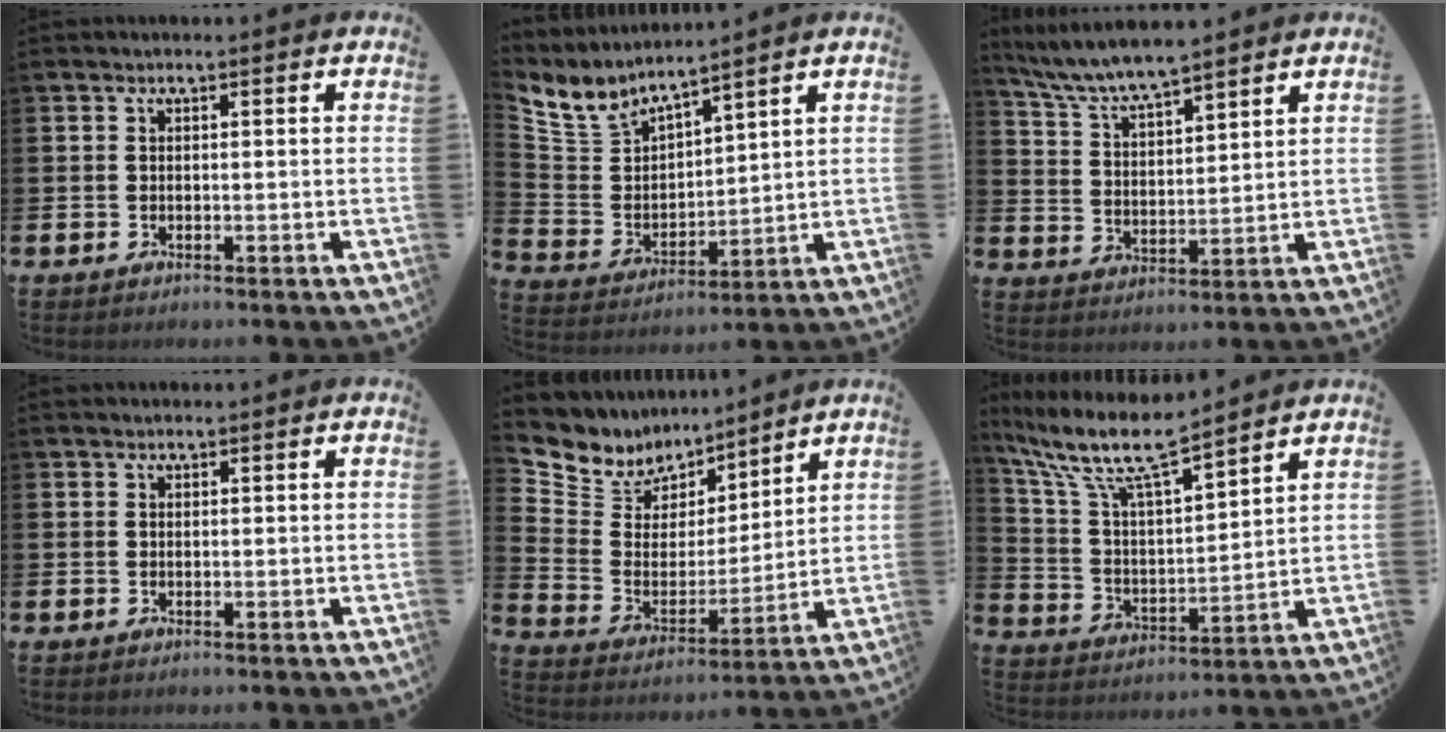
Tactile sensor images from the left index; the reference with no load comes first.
{"total": 5.9, "force": [5.4, 1.8, 1.3], "torque": [-0.065, -0.034, 0.093]}
{"total": 6.8, "force": [6.5, 0.5, 1.9], "torque": [-0.067, -0.032, 0.116]}
{"total": 0.6, "force": [0.5, 0.3, 0.0], "torque": [0.008, 0.000, 0.008]}
{"total": 7.2, "force": [6.3, 3.5, -0.4], "torque": [-0.054, -0.053, 0.115]}
{"total": 10.3, "force": [8.9, 1.8, 5.0], "torque": [-0.140, -0.047, 0.153]}